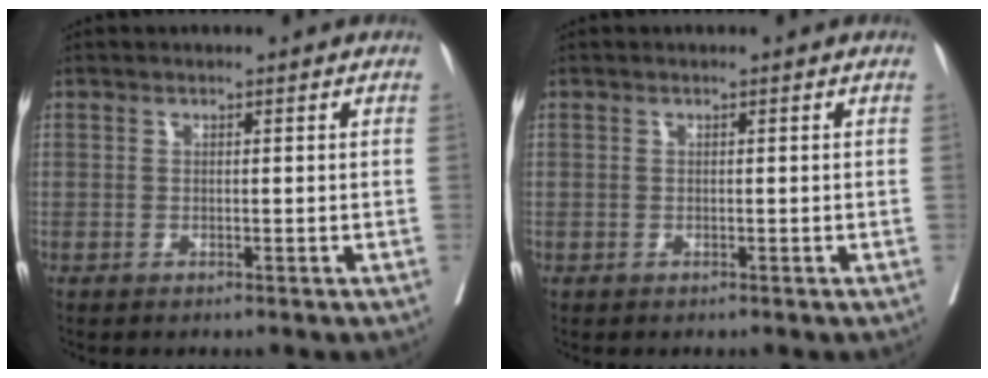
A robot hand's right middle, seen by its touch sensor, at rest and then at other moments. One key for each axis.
{"total": 0.0}